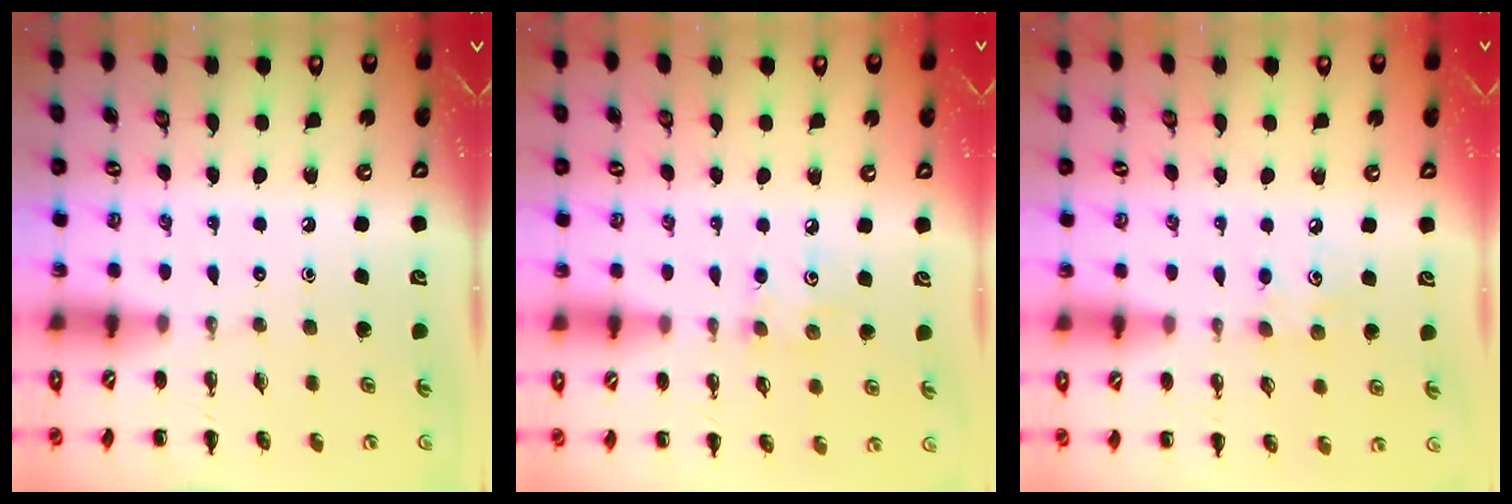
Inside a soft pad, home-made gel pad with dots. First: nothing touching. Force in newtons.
{"total": 3.7, "press": 3.7, "slide": 0.6}
{"total": 5.6, "press": 5.4, "slide": 1.6}